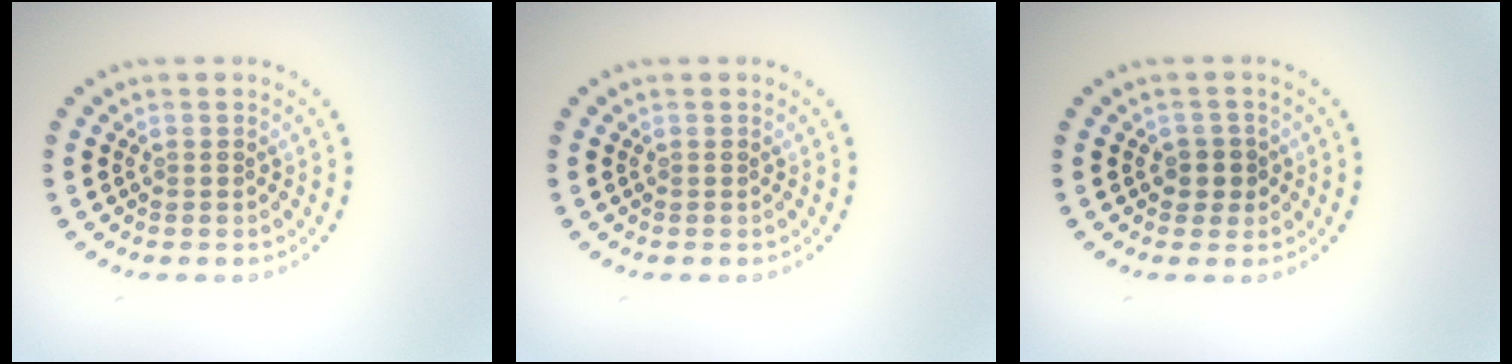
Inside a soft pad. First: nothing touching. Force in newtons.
{"total": 0.0}
{"total": 1.8, "press": 1.5, "slide": 0.9}